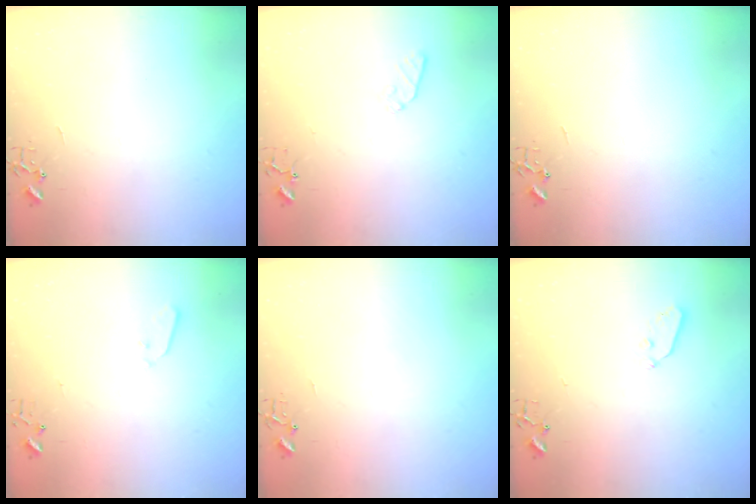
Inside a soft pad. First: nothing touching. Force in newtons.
{"total": 5.3, "press": 5.2, "slide": 0.7}
{"total": 0.0}
{"total": 2.9, "press": 2.8, "slide": 0.8}
{"total": 4.9, "press": 4.8, "slide": 0.6}
{"total": 3.2, "press": 3.2, "slide": 0.5}